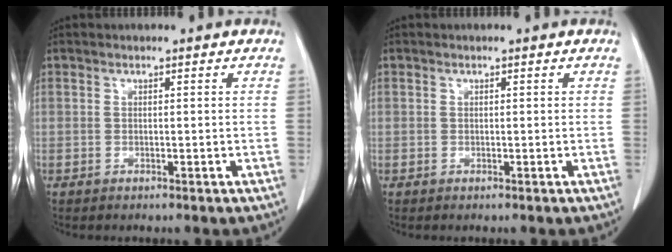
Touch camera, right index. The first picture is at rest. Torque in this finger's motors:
{"motor_torque": [-0.26, 0.10, -0.59, -0.14]}